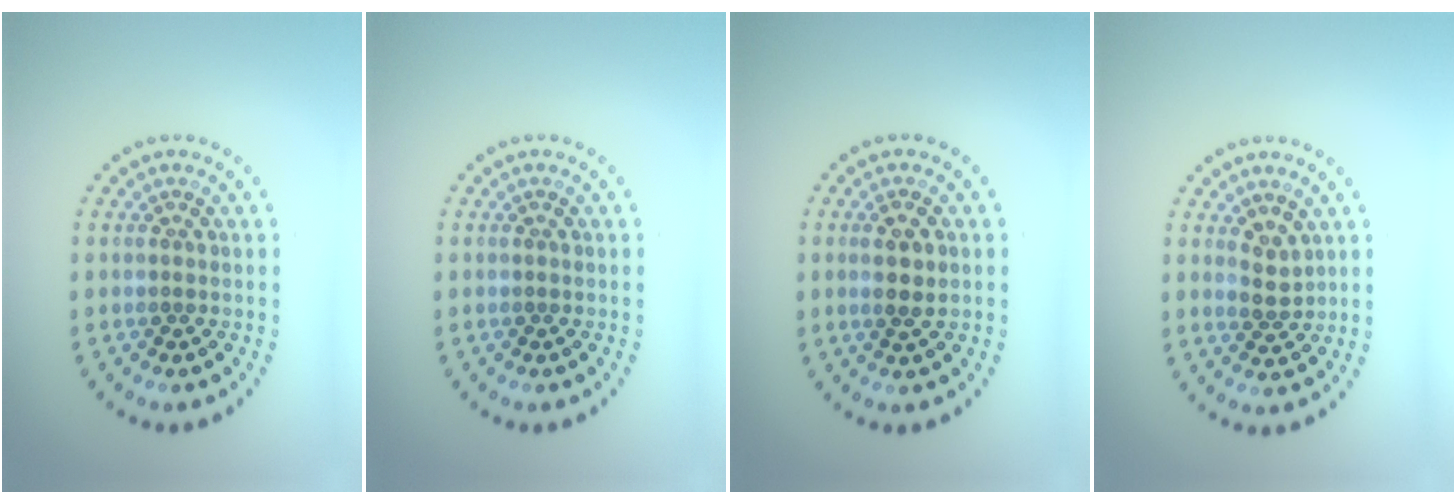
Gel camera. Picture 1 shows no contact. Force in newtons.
{"total": 0.0}
{"total": 1.7, "press": 1.6, "slide": 0.5}
{"total": 1.7, "press": 1.6, "slide": 0.6}